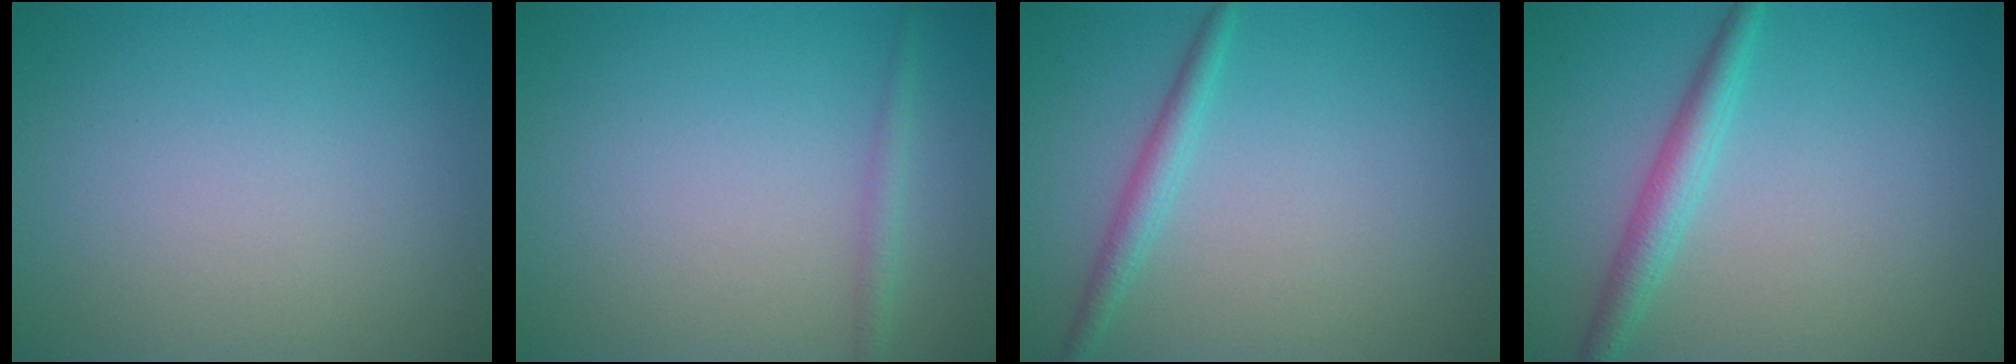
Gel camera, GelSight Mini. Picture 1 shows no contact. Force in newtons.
{"total": 1.2, "press": 1.2, "slide": 0.1}
{"total": 1.9, "press": 1.9, "slide": 0.2}
{"total": 2.6, "press": 2.6, "slide": 0.1}